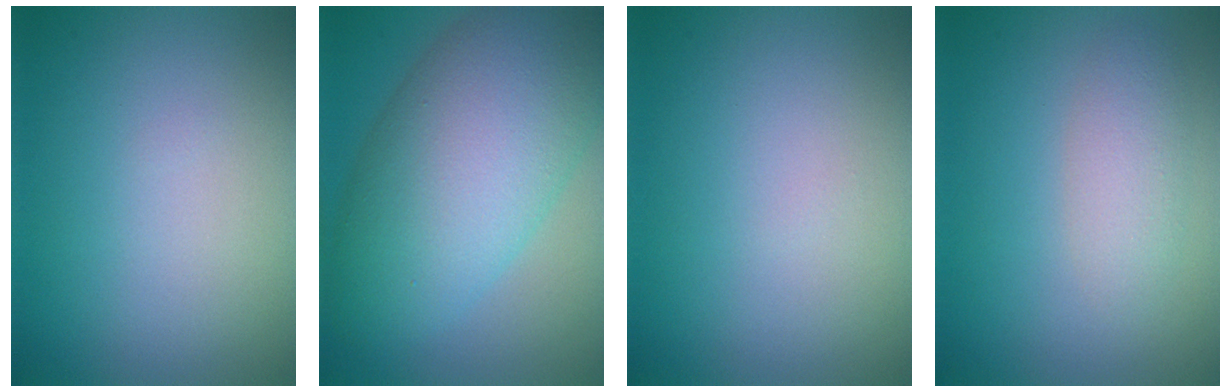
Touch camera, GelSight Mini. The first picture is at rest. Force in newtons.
{"total": 11.1, "press": 11.0, "slide": 0.3}
{"total": 0.0}
{"total": 2.3, "press": 2.3, "slide": 0.1}